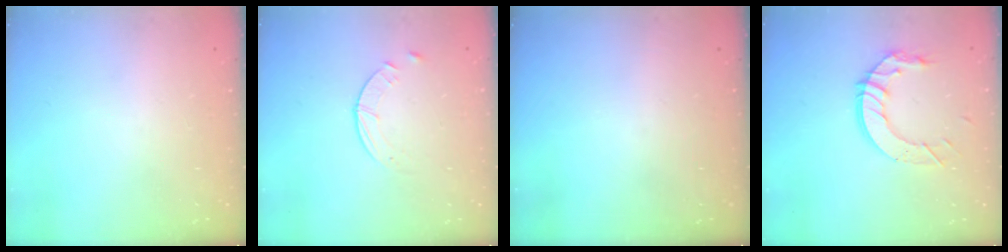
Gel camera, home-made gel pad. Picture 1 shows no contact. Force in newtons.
{"total": 3.0, "press": 3.0, "slide": 0.4}
{"total": 0.0}
{"total": 10.6, "press": 10.5, "slide": 1.0}